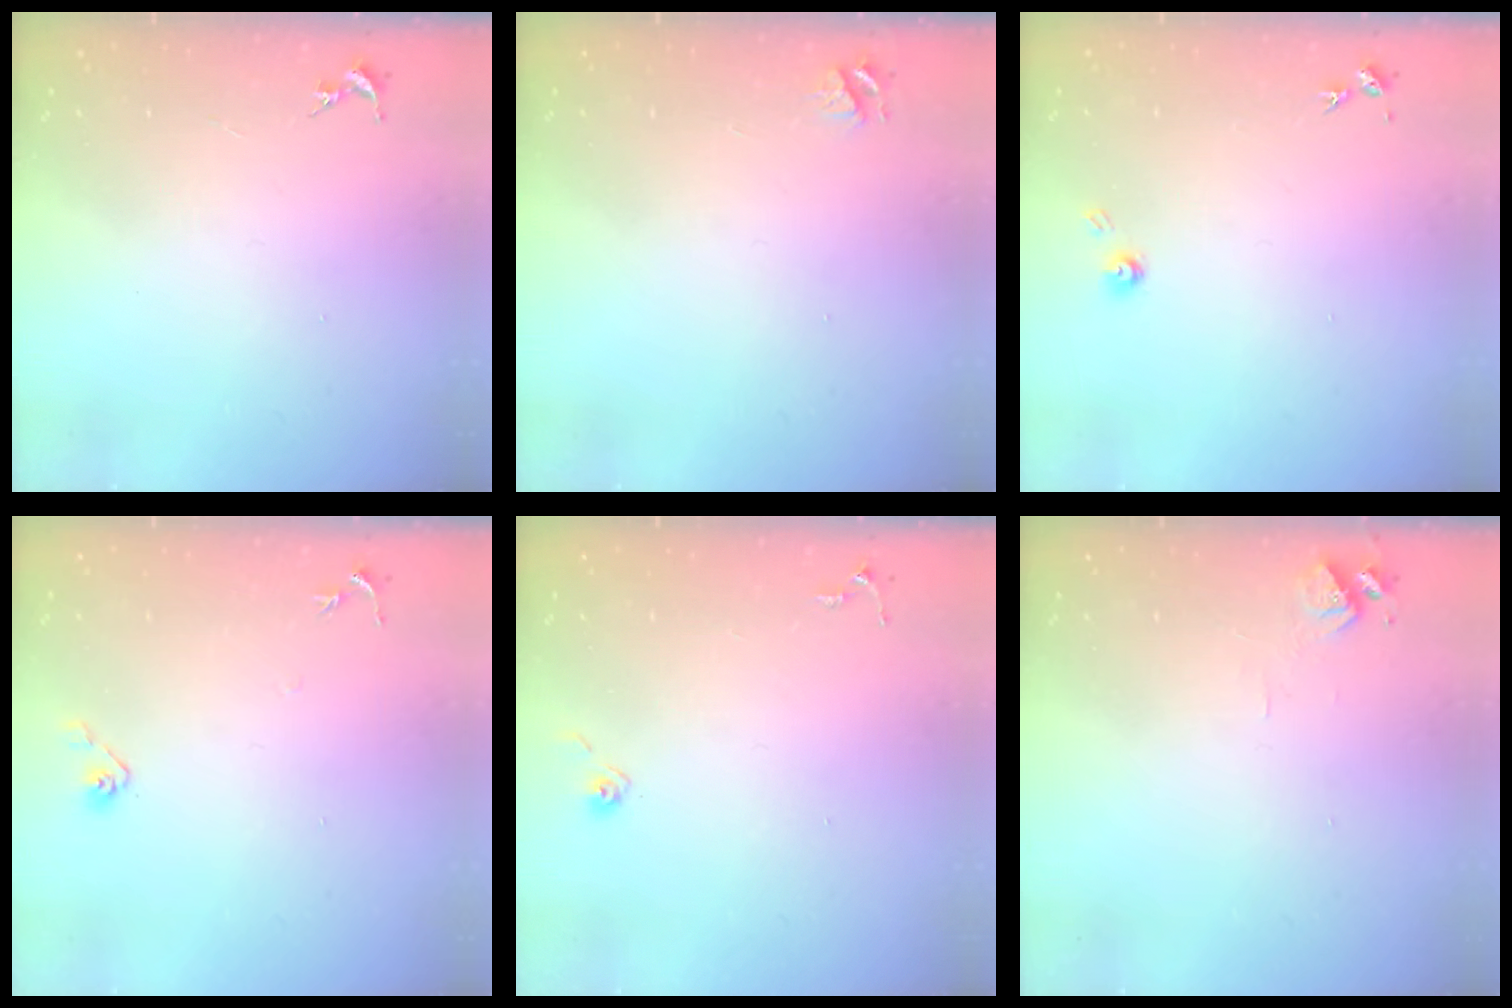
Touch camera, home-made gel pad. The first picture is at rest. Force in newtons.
{"total": 4.0, "press": 3.9, "slide": 0.4}
{"total": 3.9, "press": 3.9, "slide": 0.5}
{"total": 4.5, "press": 4.4, "slide": 0.8}
{"total": 4.8, "press": 4.8, "slide": 0.4}
{"total": 6.4, "press": 6.4, "slide": 0.8}